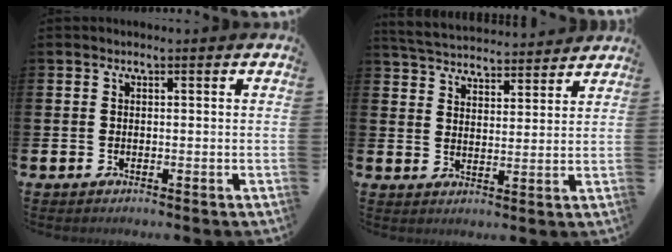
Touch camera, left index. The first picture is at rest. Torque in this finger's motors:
{"motor_torque": [1.04, -1.10, 0.22, 0.13]}